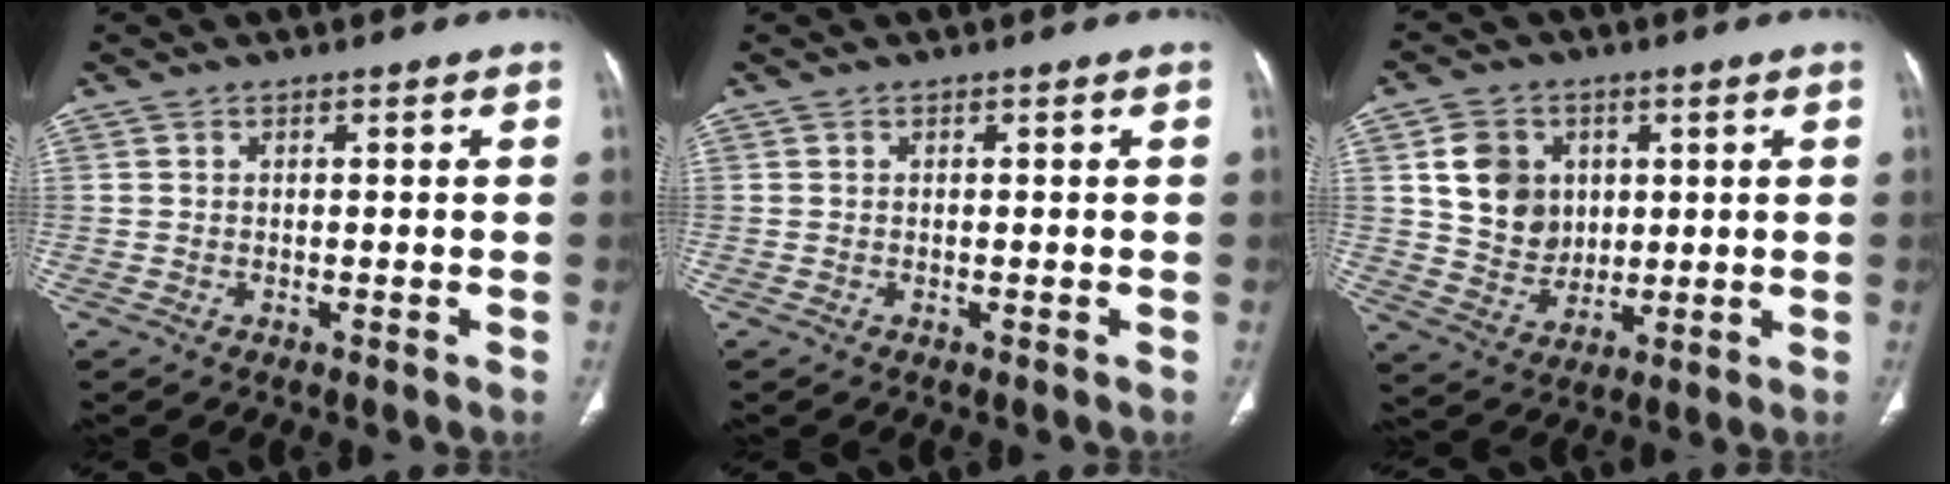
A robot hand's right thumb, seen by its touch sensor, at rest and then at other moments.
{"total": 0.0}
{"total": 10.8, "force": [2.9, 9.1, 5.0], "torque": [-0.053, -0.015, 0.062]}